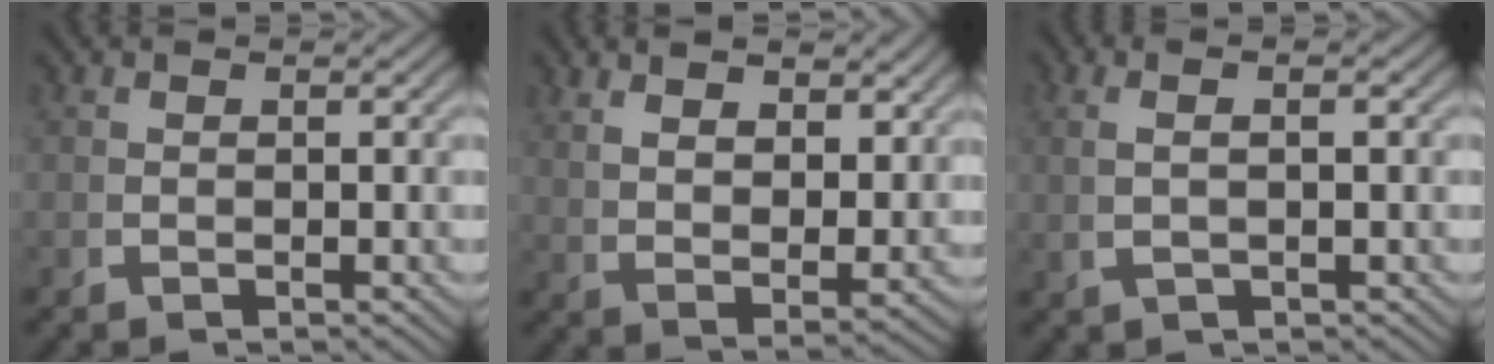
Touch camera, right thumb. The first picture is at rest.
{"total": 4.8, "force": [2.8, 1.8, 3.4], "torque": [-0.045, -0.003, 0.057]}
{"total": 2.2, "force": [0.6, 0.1, 2.1], "torque": [-0.045, 0.011, 0.016]}